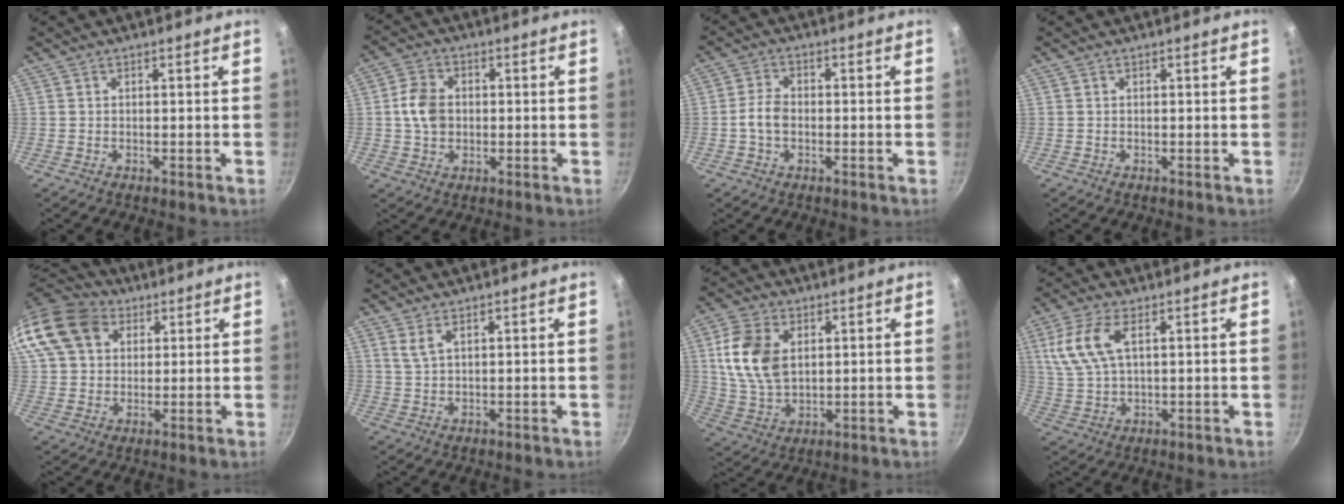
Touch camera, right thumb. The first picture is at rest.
{"total": 8.6, "force": [0.7, 6.2, 5.9], "torque": [-0.100, 0.011, 0.008]}
{"total": 4.3, "force": [-0.9, 2.9, 3.1], "torque": [-0.058, 0.021, -0.023]}
{"total": 0.0}
{"total": 17.6, "force": [6.9, 13.4, 9.1], "torque": [-0.181, 0.021, 0.119]}
{"total": 2.8, "force": [1.5, 1.2, 2.0], "torque": [-0.041, -0.006, 0.033]}
{"total": 12.5, "force": [2.9, 8.4, 8.8], "torque": [-0.154, -0.013, 0.060]}
{"total": 9.8, "force": [3.3, 4.7, 7.9], "torque": [-0.168, 0.007, 0.071]}